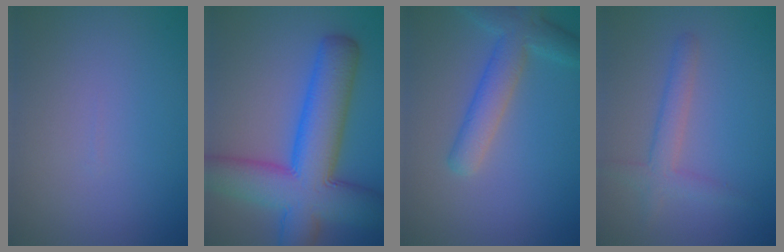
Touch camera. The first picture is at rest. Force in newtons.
{"total": 11.8, "press": 11.7, "slide": 0.6}
{"total": 4.4, "press": 4.4, "slide": 0.2}
{"total": 2.5, "press": 2.5, "slide": 0.2}